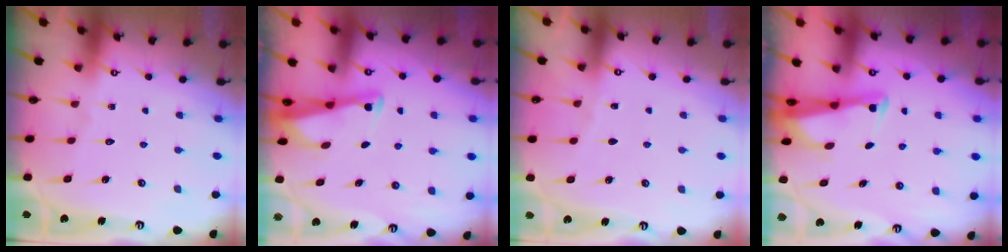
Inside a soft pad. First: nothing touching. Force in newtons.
{"total": 3.0, "press": 3.0, "slide": 0.3}
{"total": 2.1, "press": 2.1, "slide": 0.4}
{"total": 2.4, "press": 2.3, "slide": 0.5}